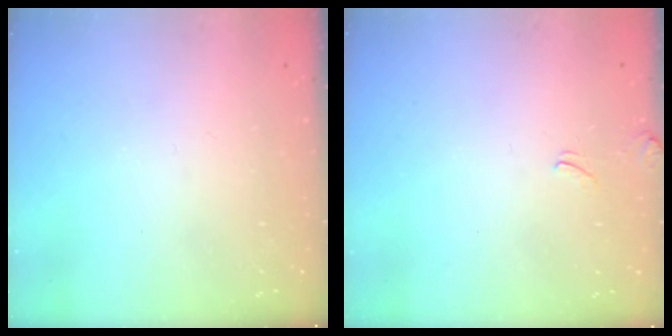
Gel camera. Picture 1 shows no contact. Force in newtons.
{"total": 2.0, "press": 2.0, "slide": 0.4}